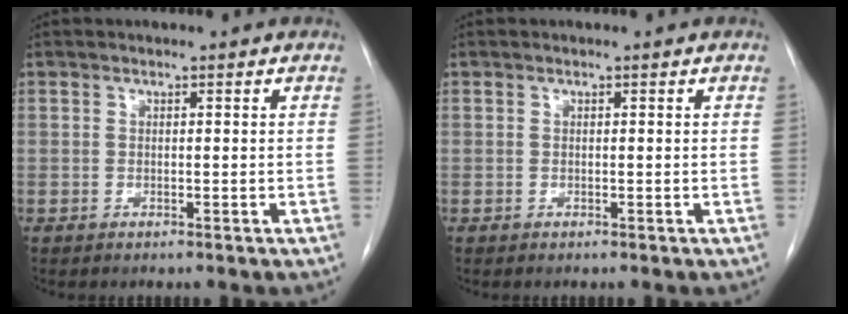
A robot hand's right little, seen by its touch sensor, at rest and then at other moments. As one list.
[{"total": 0.0}]